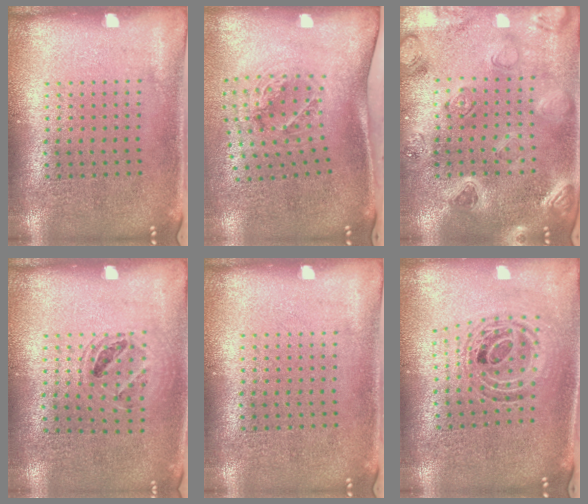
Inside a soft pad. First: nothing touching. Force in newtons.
{"total": 1.4, "press": 1.2, "slide": 0.8}
{"total": 2.2, "press": 2.2, "slide": 0.4}
{"total": 1.0, "press": 1.0, "slide": 0.2}
{"total": 0.0}
{"total": 1.0, "press": 0.9, "slide": 0.2}